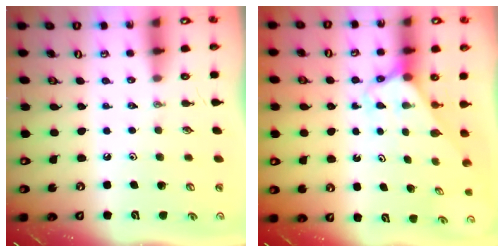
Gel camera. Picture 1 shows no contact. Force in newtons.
{"total": 2.5, "press": 2.5, "slide": 0.2}